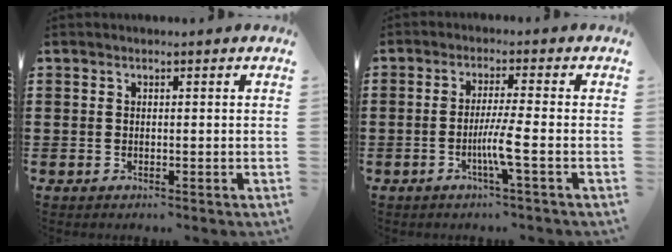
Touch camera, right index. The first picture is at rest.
{"total": 4.9, "force": [-1.7, -0.6, 4.6], "torque": [-0.094, -0.020, -0.037]}